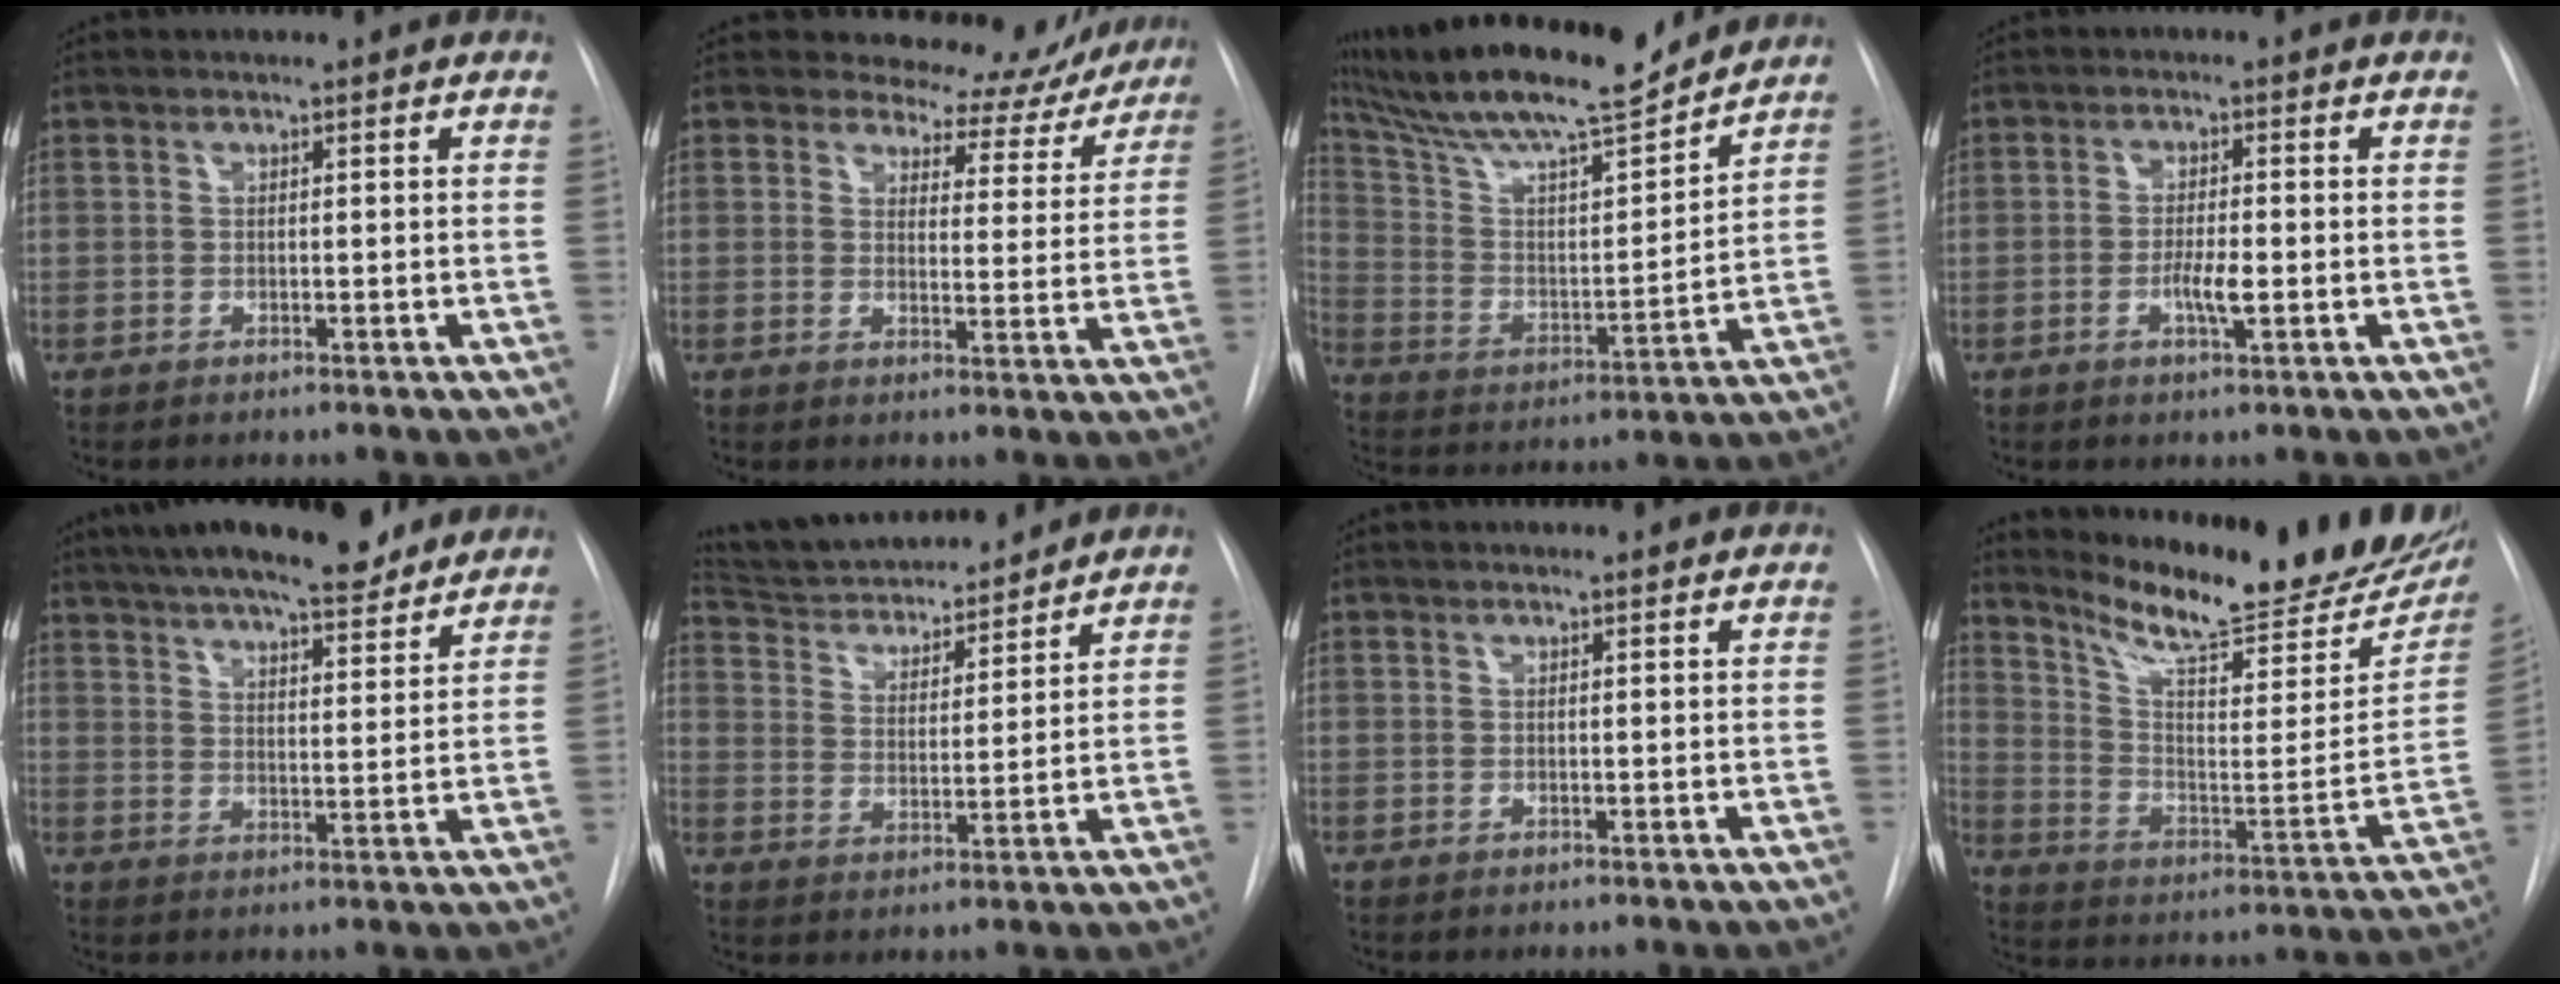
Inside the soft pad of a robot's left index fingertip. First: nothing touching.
{"total": 10.6, "force": [9.9, 3.8, 0.4], "torque": [0.024, -0.022, 0.099]}
{"total": 21.1, "force": [18.2, 2.1, 10.4], "torque": [-0.188, 0.007, 0.301]}
{"total": 3.5, "force": [-1.0, 0.5, 3.3], "torque": [-0.062, -0.002, -0.018]}
{"total": 19.6, "force": [17.0, 3.7, 9.0], "torque": [-0.151, 0.020, 0.236]}
{"total": 16.6, "force": [15.5, 3.1, 5.1], "torque": [-0.082, 0.012, 0.248]}
{"total": 1.7, "force": [1.7, 0.3, 0.1], "torque": [-0.012, 0.010, 0.017]}
{"total": 25.3, "force": [21.5, 3.9, 12.8], "torque": [-0.198, -0.068, 0.297]}